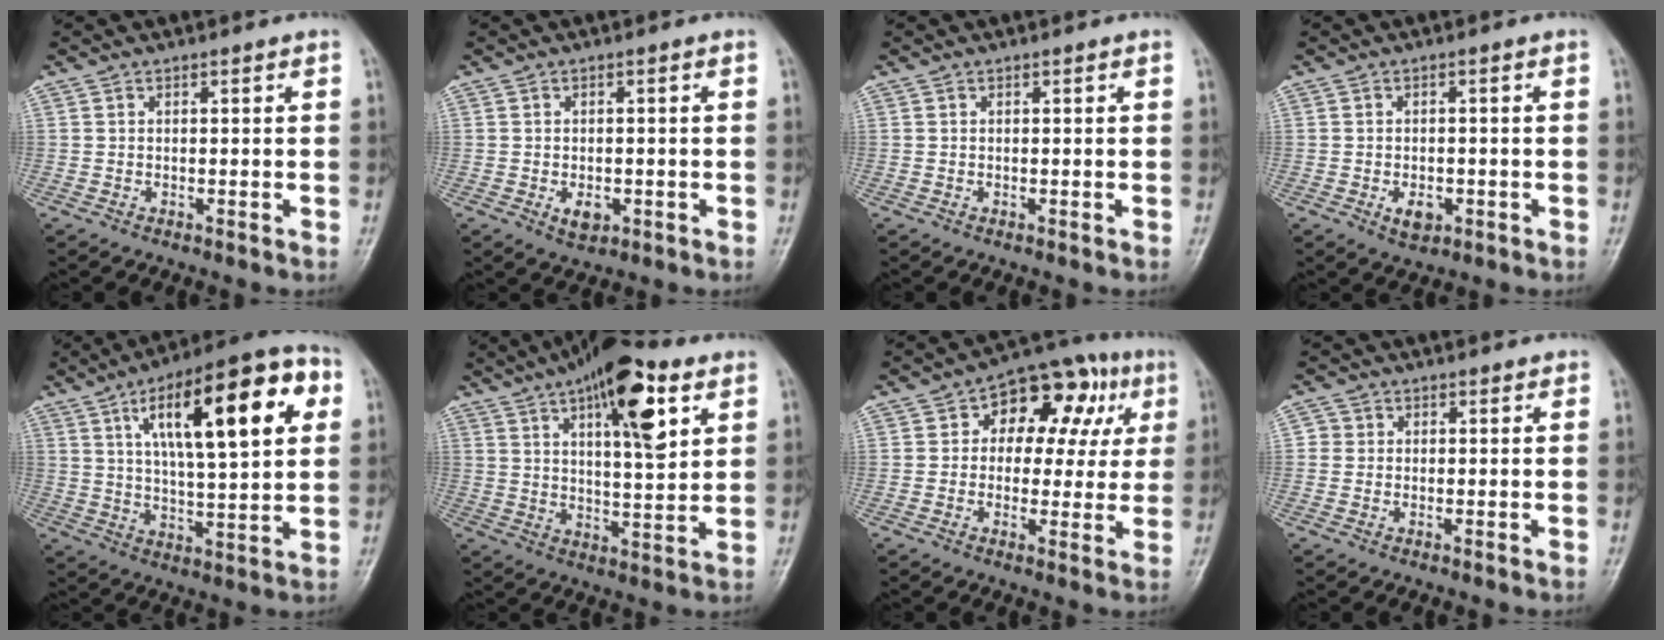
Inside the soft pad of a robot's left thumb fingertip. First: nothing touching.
{"total": 3.7, "force": [-1.4, 2.3, 2.5], "torque": [-0.031, 0.006, -0.018]}
{"total": 0.0}
{"total": 3.9, "force": [-1.7, 2.4, 2.6], "torque": [-0.033, 0.007, -0.023]}
{"total": 22.6, "force": [7.9, 7.5, 19.8], "torque": [-0.277, 0.004, 0.114]}
{"total": 16.8, "force": [7.8, 5.7, 13.8], "torque": [-0.188, -0.022, 0.119]}
{"total": 14.7, "force": [4.3, 9.6, 10.3], "torque": [-0.076, 0.025, 0.053]}
{"total": 1.9, "force": [0.4, 1.9, 0.0], "torque": [0.015, 0.003, -0.002]}